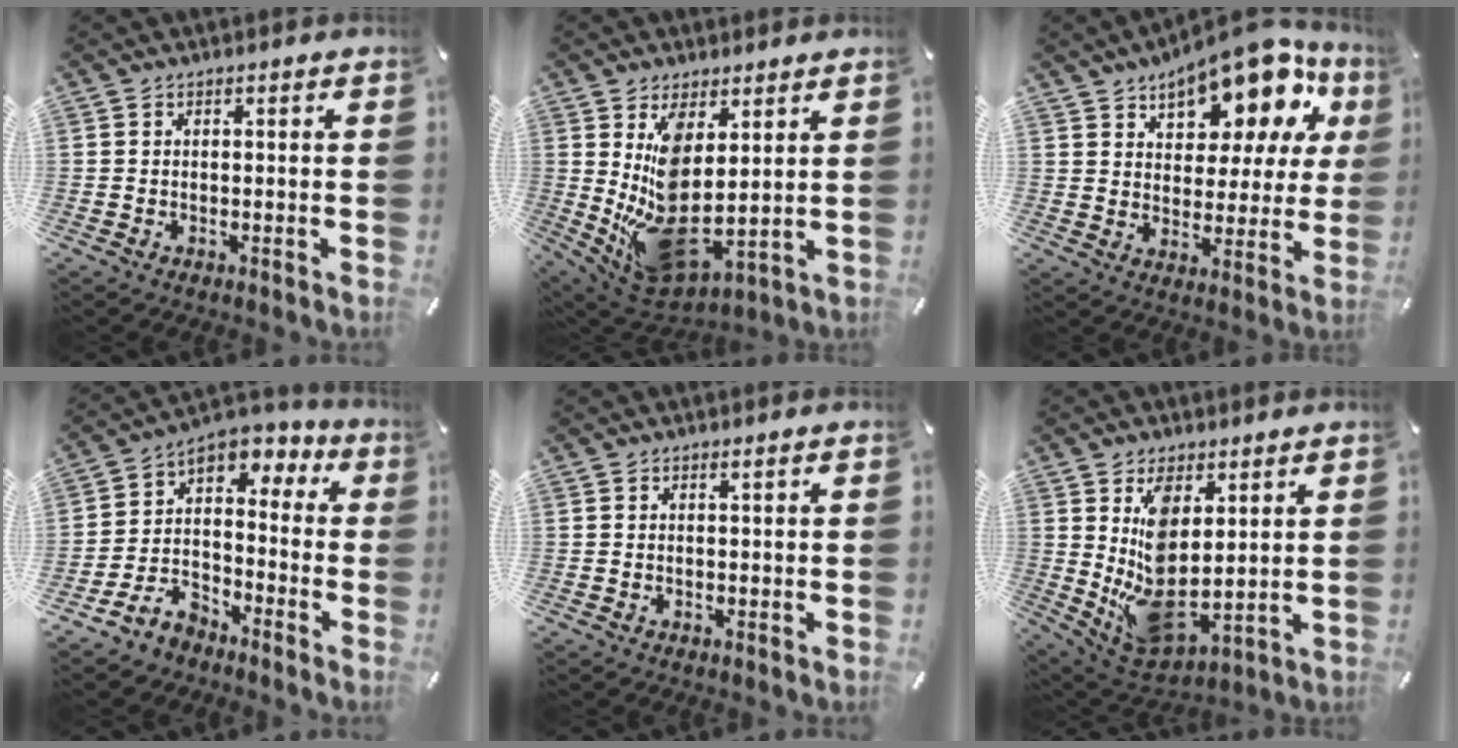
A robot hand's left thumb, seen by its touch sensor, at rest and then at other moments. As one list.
[{"total": 11.9, "force": [3.1, 6.3, 9.6], "torque": [-0.198, -0.045, 0.067]}, {"total": 16.5, "force": [11.8, 7.9, 8.4], "torque": [-0.124, -0.089, 0.202]}, {"total": 8.3, "force": [-4.4, 6.7, 2.3], "torque": [-0.062, 0.013, -0.080]}, {"total": 0.6, "force": [0.4, -0.1, 0.5], "torque": [-0.009, -0.002, 0.007]}, {"total": 12.6, "force": [4.2, 7.2, 9.4], "torque": [-0.201, -0.038, 0.082]}]